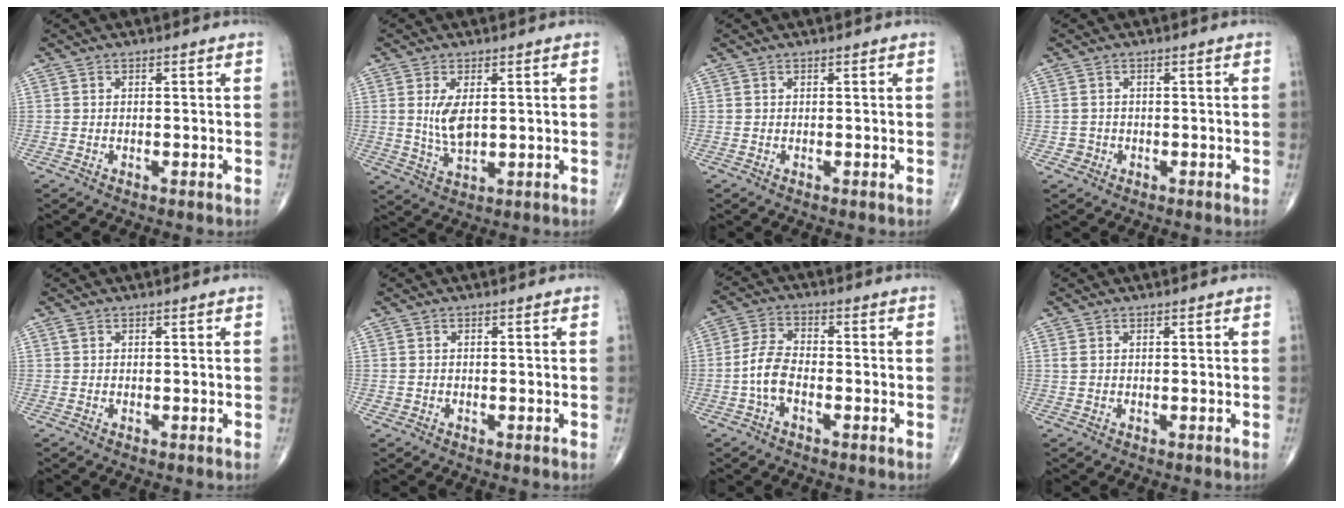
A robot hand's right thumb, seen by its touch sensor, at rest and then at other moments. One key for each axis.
{"total": 5.8, "fx": 1.1, "fy": 2.9, "fz": 4.9, "tx": -0.092, "ty": -0.014, "tz": 0.028}
{"total": 0.0}
{"total": 1.4, "fx": -0.4, "fy": 1.3, "fz": -0.1, "tx": 0.011, "ty": 0.007, "tz": -0.012}
{"total": 0.6, "fx": 0.3, "fy": 0.3, "fz": 0.3, "tx": -0.004, "ty": 0.006, "tz": 0.007}
{"total": 0.6, "fx": -0.1, "fy": 0.6, "fz": 0.1, "tx": -0.001, "ty": 0.002, "tz": -0.002}
{"total": 5.9, "fx": -1.8, "fy": 3.2, "fz": 4.7, "tx": -0.097, "ty": 0.021, "tz": -0.041}
{"total": 0.9, "fx": 0.4, "fy": 0.6, "fz": 0.6, "tx": -0.013, "ty": 0.001, "tz": 0.009}